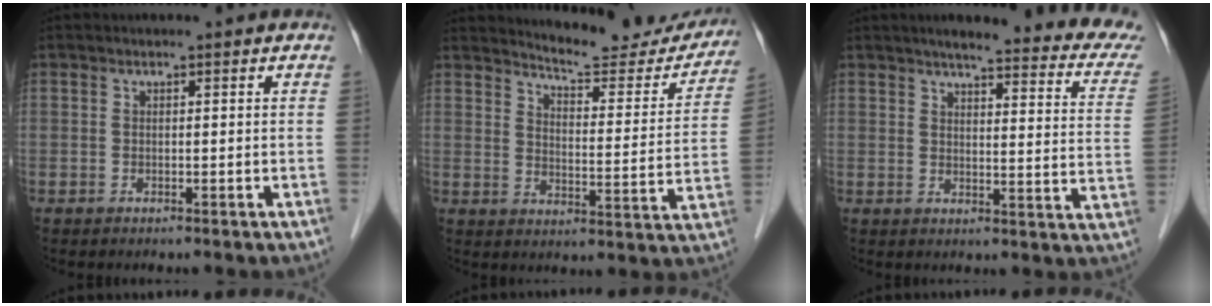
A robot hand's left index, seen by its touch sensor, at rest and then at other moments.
{"total": 15.3, "force": [14.7, 2.5, 3.5], "torque": [-0.037, -0.054, 0.176]}
{"total": 19.6, "force": [17.1, 2.0, 9.4], "torque": [-0.101, -0.038, 0.183]}